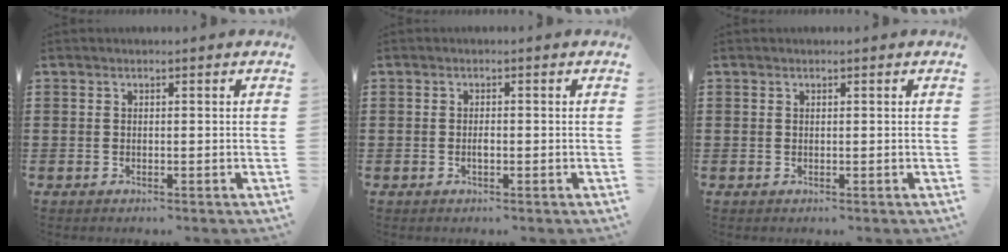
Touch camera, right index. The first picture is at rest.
{"total": 1.0, "force": [-0.2, 0.5, 0.9], "torque": [-0.019, -0.001, -0.003]}
{"total": 0.0}